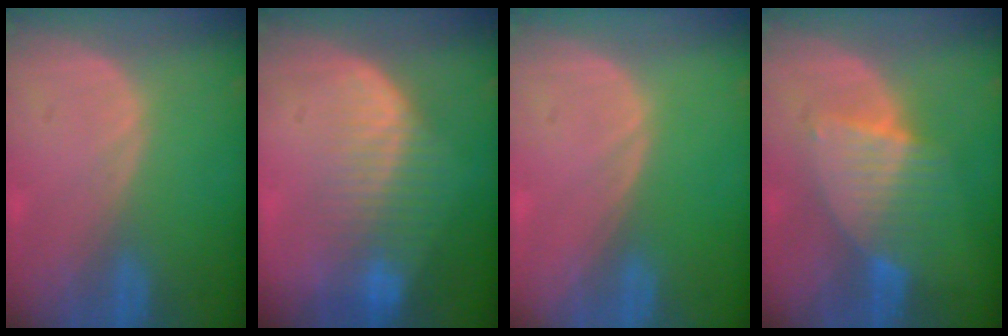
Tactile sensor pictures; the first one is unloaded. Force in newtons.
{"total": 8.3, "press": 7.1, "slide": 4.3}
{"total": 0.0}
{"total": 6.1, "press": 6.1, "slide": 0.5}